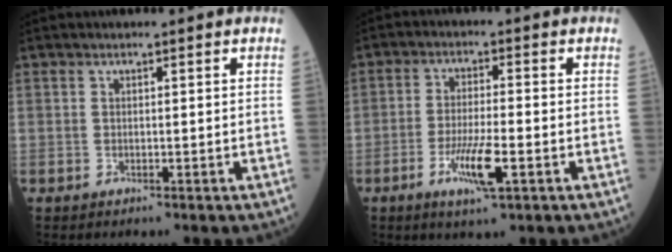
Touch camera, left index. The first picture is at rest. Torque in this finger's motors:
{"motor_torque": [0.20, 0.22, 0.17, 0.09]}